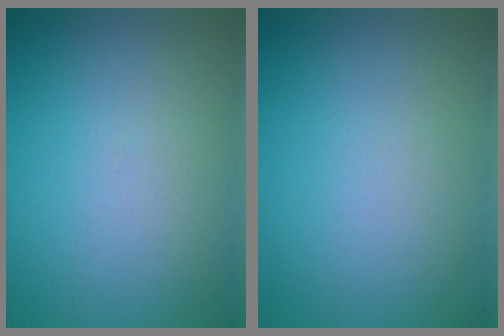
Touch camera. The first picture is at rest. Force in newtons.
{"total": 0.0}